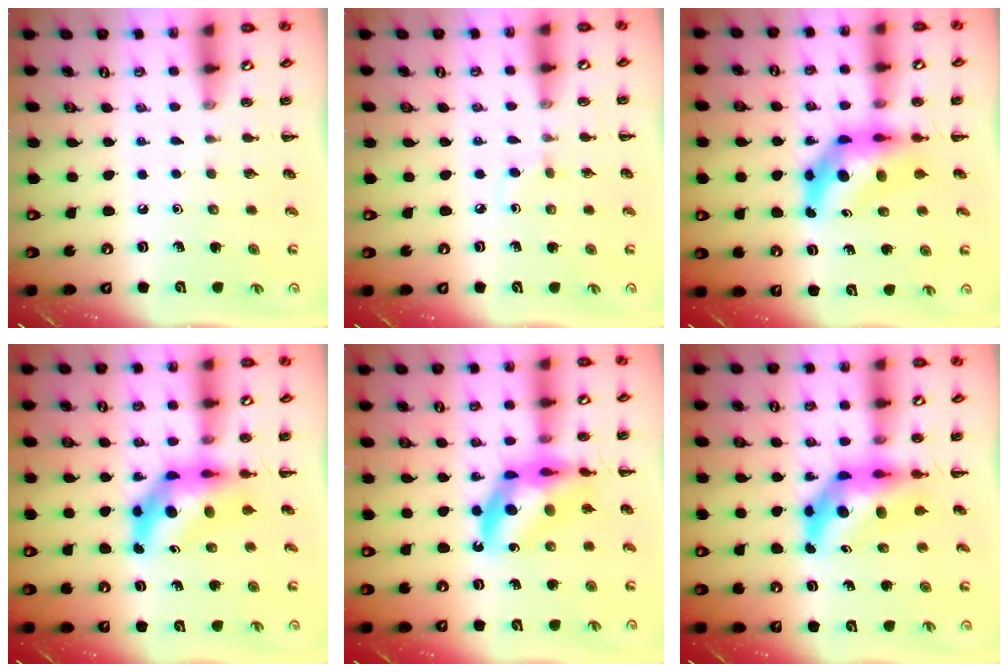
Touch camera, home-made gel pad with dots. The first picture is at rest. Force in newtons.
{"total": 2.0, "press": 1.8, "slide": 0.9}
{"total": 7.3, "press": 7.0, "slide": 2.3}
{"total": 7.3, "press": 7.0, "slide": 2.3}
{"total": 13.2, "press": 12.6, "slide": 4.2}
{"total": 7.6, "press": 7.2, "slide": 2.4}